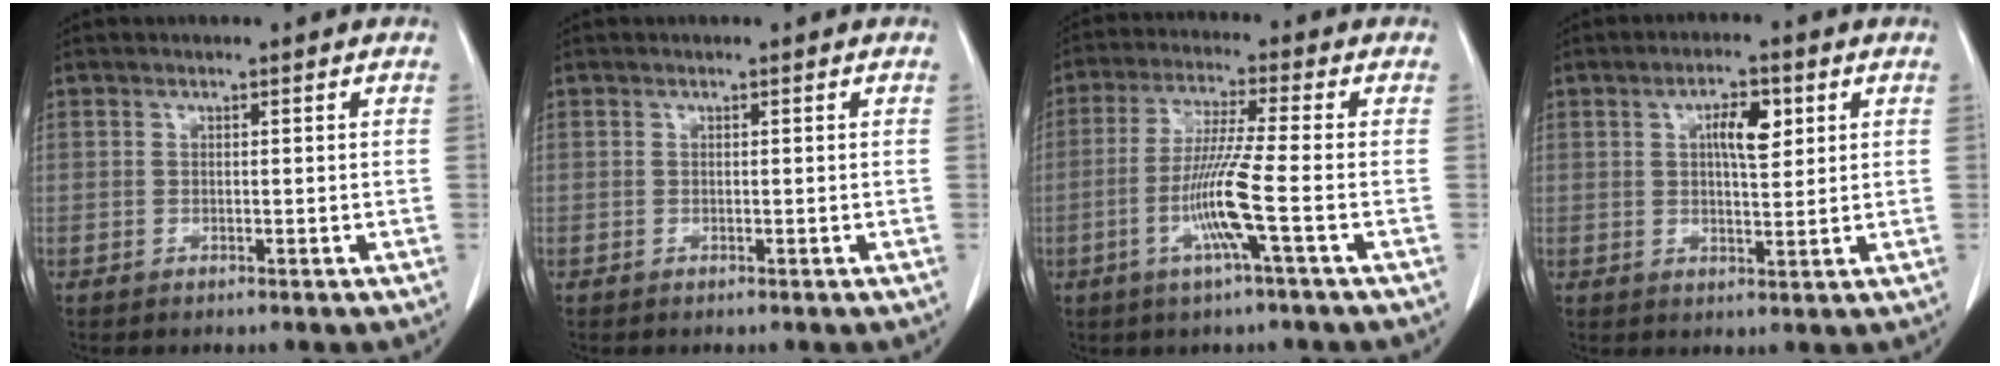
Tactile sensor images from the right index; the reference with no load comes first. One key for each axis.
{"total": 0.0}
{"total": 9.0, "fx": -2.8, "fy": -1.1, "fz": 8.4, "tx": -0.169, "ty": -0.011, "tz": -0.057}
{"total": 5.3, "fx": 1.8, "fy": 1.7, "fz": 4.7, "tx": -0.079, "ty": 0.004, "tz": 0.030}